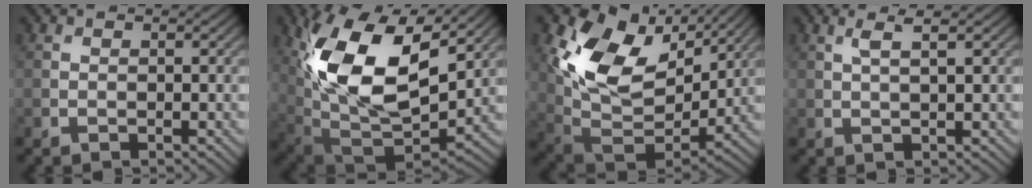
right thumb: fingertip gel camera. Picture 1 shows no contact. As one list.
[{"total": 16.5, "force": [5.9, 8.7, 12.7], "torque": [-0.265, 0.001, 0.109]}, {"total": 15.7, "force": [6.3, 9.9, 10.5], "torque": [-0.217, 0.008, 0.121]}, {"total": 2.3, "force": [1.1, 0.2, 2.0], "torque": [-0.039, 0.004, 0.022]}]